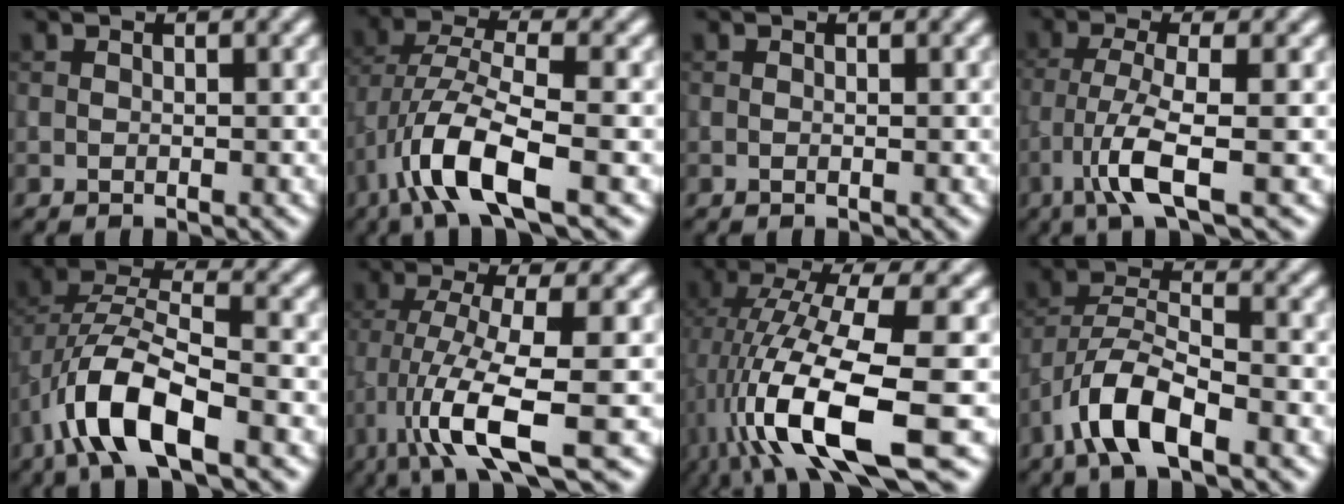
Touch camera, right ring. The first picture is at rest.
{"total": 7.2, "force": [-3.2, 2.2, 6.1], "torque": [-0.119, 0.003, -0.070]}
{"total": 0.0}
{"total": 4.9, "force": [-2.1, 0.7, 4.4], "torque": [-0.090, -0.003, -0.047]}
{"total": 8.3, "force": [-3.9, 3.3, 6.6], "torque": [-0.131, 0.005, -0.080]}
{"total": 8.7, "force": [-3.2, 1.9, 7.8], "torque": [-0.147, -0.009, -0.061]}
{"total": 12.5, "force": [-3.2, 3.7, 11.5], "torque": [-0.216, -0.011, -0.053]}
{"total": 6.3, "force": [-3.6, 2.1, 4.7], "torque": [-0.088, 0.005, -0.076]}